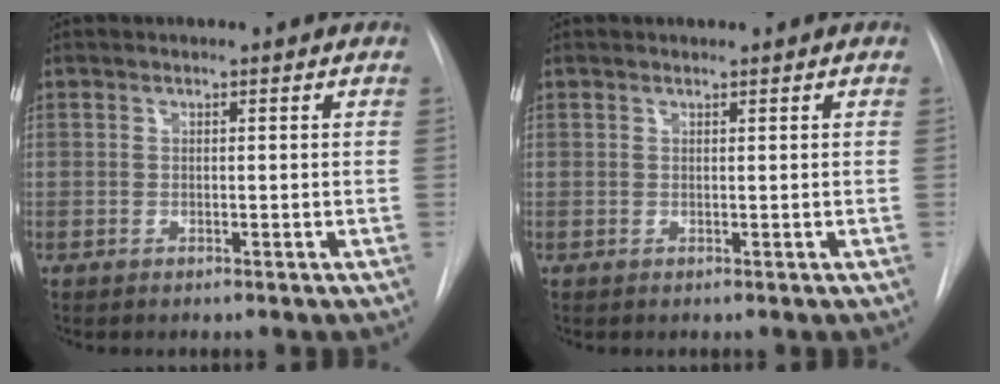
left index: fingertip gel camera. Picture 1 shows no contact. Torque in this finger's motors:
{"motor_torque": [-0.60, -0.12, -0.43, -0.01]}